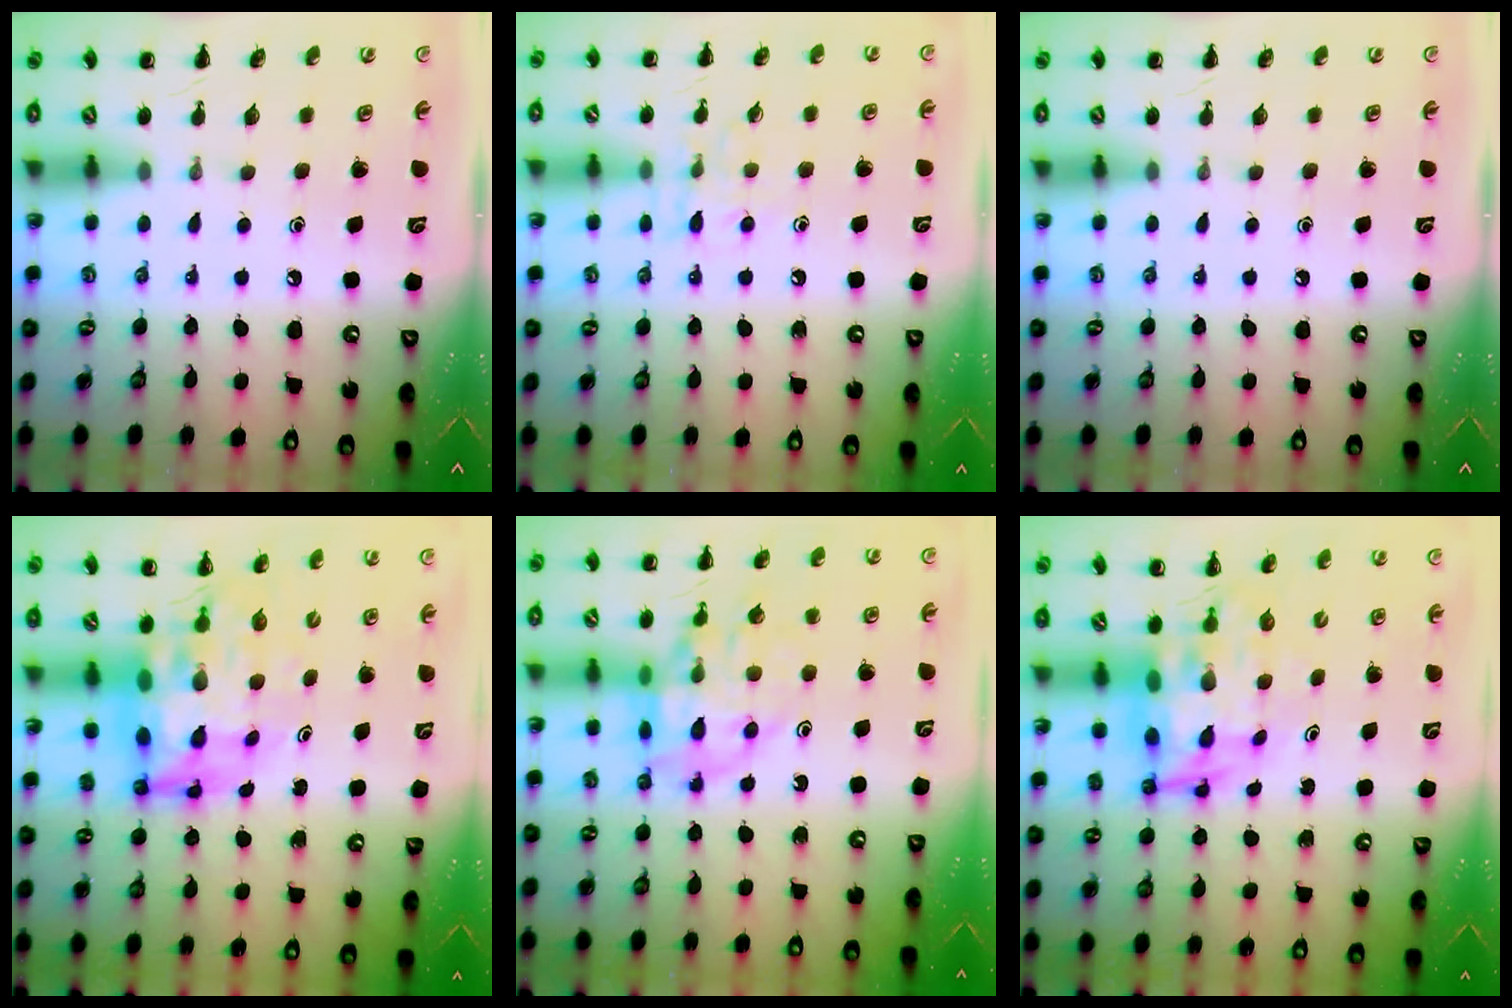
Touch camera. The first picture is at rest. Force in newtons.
{"total": 6.9, "press": 6.7, "slide": 1.4}
{"total": 0.0}
{"total": 9.7, "press": 9.2, "slide": 3.1}
{"total": 13.8, "press": 13.6, "slide": 2.2}
{"total": 6.2, "press": 5.9, "slide": 2.0}